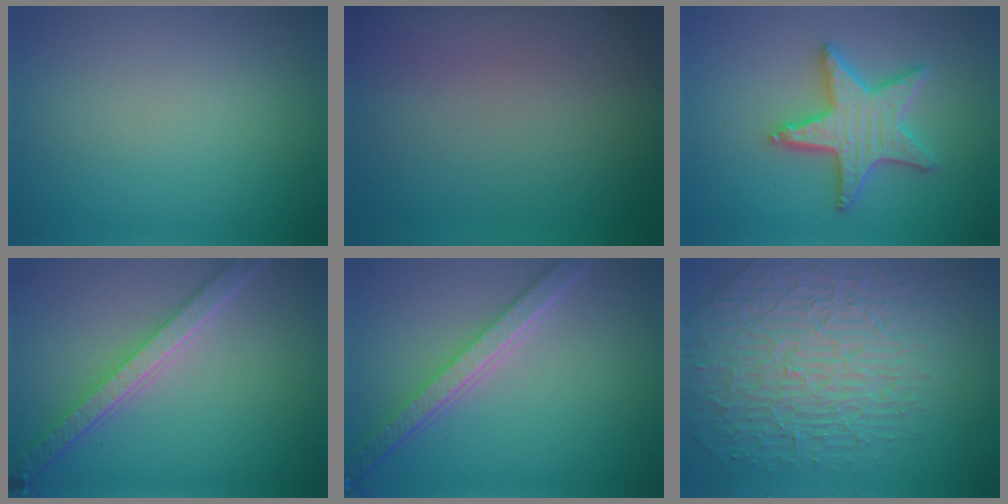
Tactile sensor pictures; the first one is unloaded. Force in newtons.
{"total": 0.0}
{"total": 5.2, "press": 5.1, "slide": 0.8}
{"total": 5.5, "press": 4.1, "slide": 3.7}
{"total": 5.4, "press": 4.1, "slide": 3.5}
{"total": 6.4, "press": 5.4, "slide": 3.4}